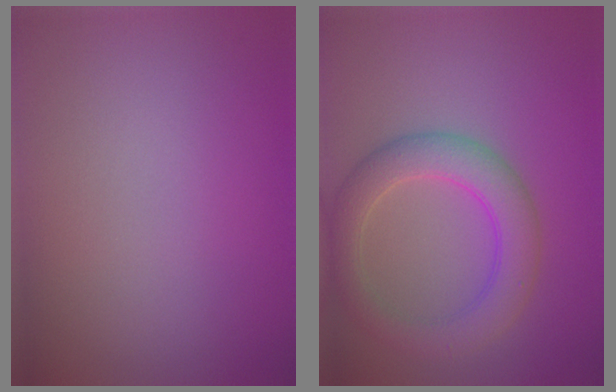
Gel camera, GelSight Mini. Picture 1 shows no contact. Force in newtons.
{"total": 4.7, "press": 4.7, "slide": 0.3}